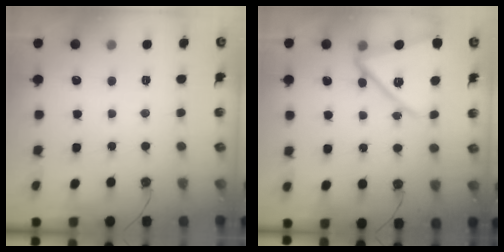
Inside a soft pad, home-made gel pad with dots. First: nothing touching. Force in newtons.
{"total": 14.5, "press": 14.4, "slide": 1.4}